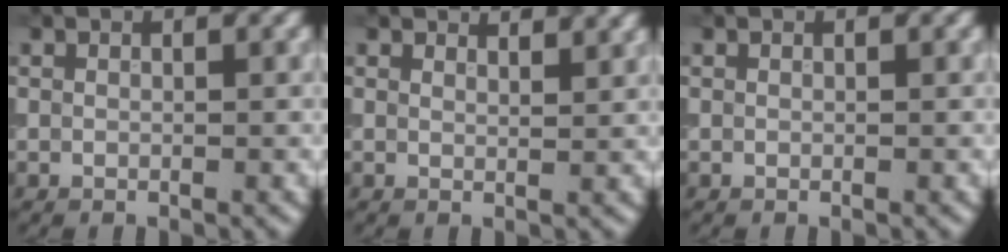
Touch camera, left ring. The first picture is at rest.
{"total": 3.5, "force": [3.2, 0.9, 1.2], "torque": [-0.007, 0.011, 0.030]}
{"total": 0.0}